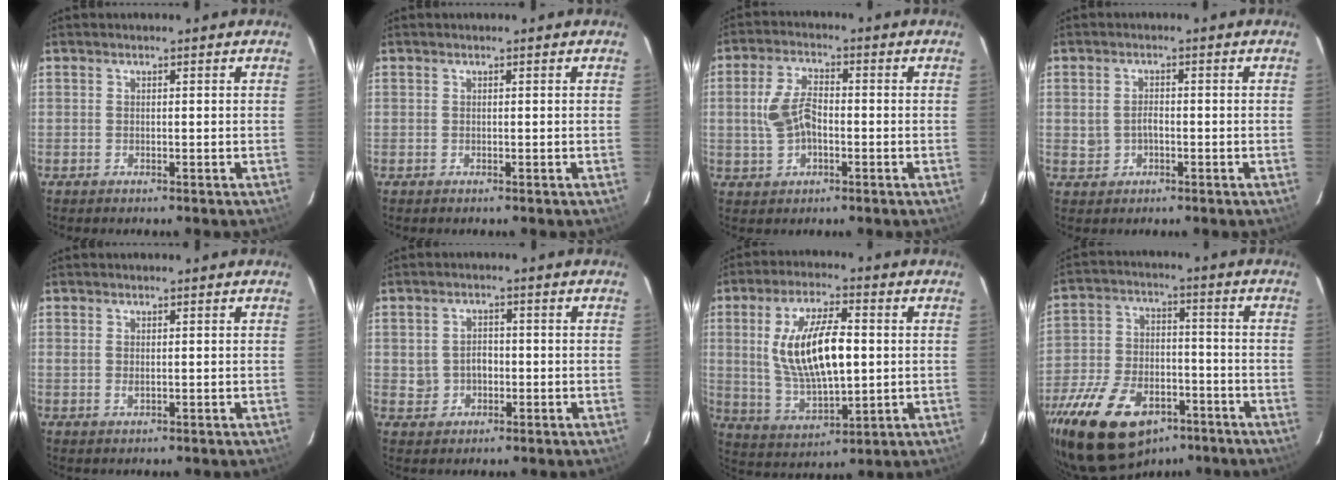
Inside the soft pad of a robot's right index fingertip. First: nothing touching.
{"total": 0.0}
{"total": 7.2, "force": [-0.9, 4.2, 5.8], "torque": [-0.121, 0.009, -0.009]}
{"total": 2.9, "force": [-0.4, 2.1, 1.9], "torque": [-0.039, 0.004, -0.003]}
{"total": 0.9, "force": [0.2, 0.4, 0.8], "torque": [-0.018, -0.001, 0.004]}
{"total": 3.8, "force": [-0.3, 3.4, 1.7], "torque": [-0.035, 0.010, 0.002]}
{"total": 15.4, "force": [1.7, 6.2, 14.0], "torque": [-0.268, 0.000, 0.045]}
{"total": 22.4, "force": [-14.0, 12.6, 12.2], "torque": [-0.269, -0.013, -0.221]}